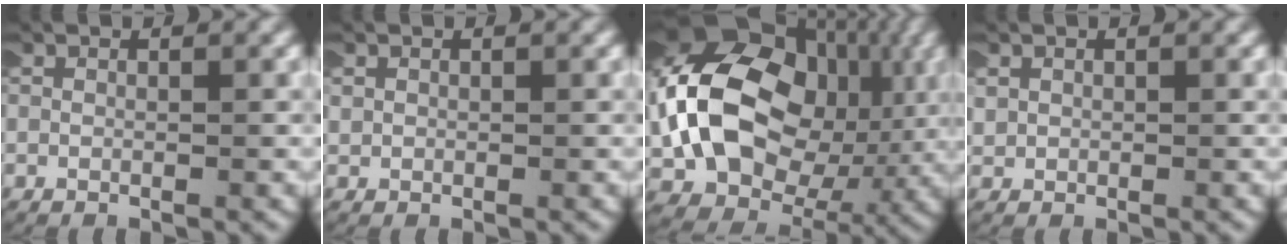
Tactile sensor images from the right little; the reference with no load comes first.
{"total": 1.0, "force": [0.4, 0.9, 0.3], "torque": [-0.009, 0.006, 0.005]}
{"total": 19.9, "force": [2.6, 14.7, 13.2], "torque": [-0.247, -0.002, 0.036]}
{"total": 1.9, "force": [0.5, 1.7, 0.7], "torque": [-0.029, 0.001, 0.009]}